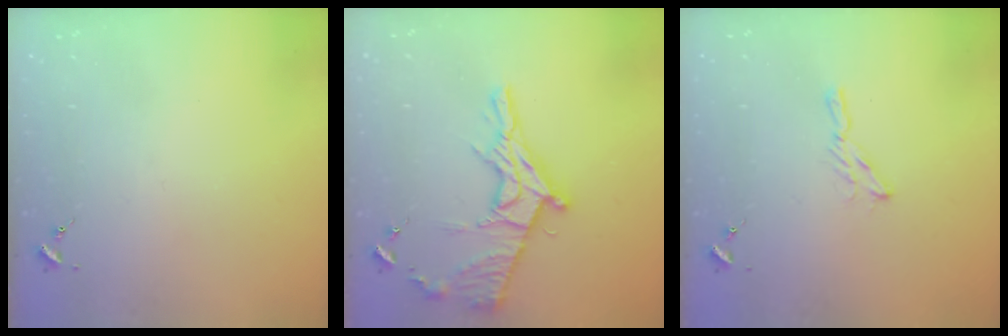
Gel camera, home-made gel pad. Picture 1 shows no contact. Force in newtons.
{"total": 16.9, "press": 16.8, "slide": 1.4}
{"total": 5.3, "press": 5.3, "slide": 0.5}